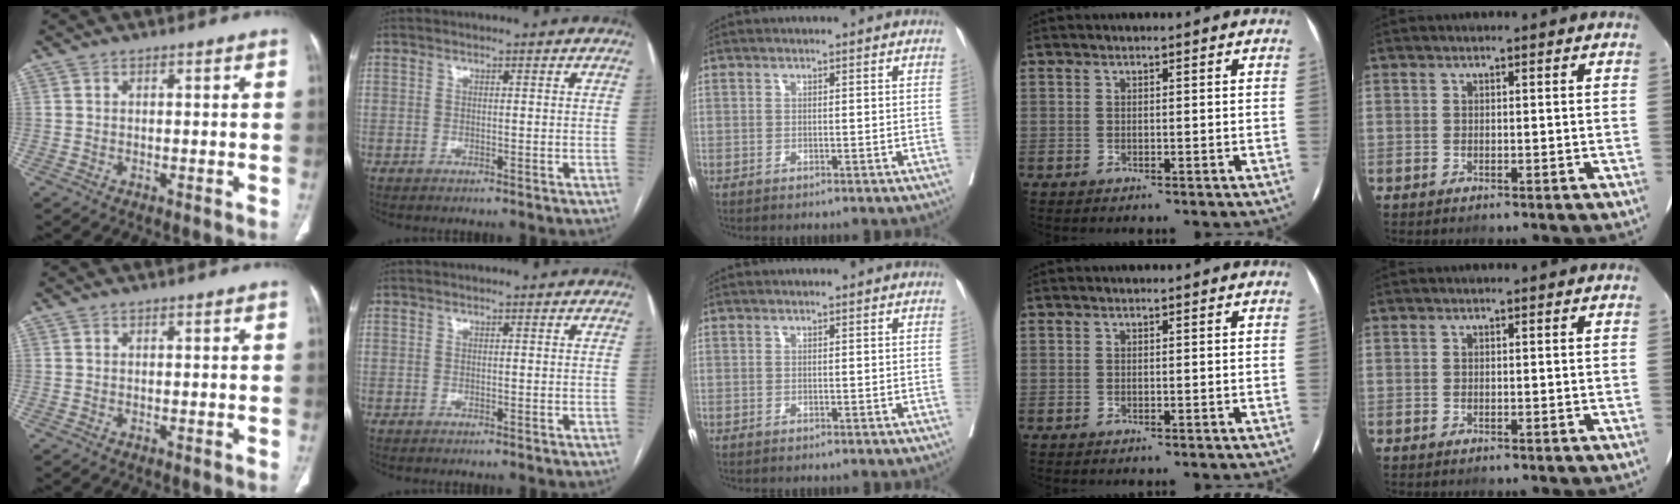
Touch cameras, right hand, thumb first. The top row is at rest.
{}